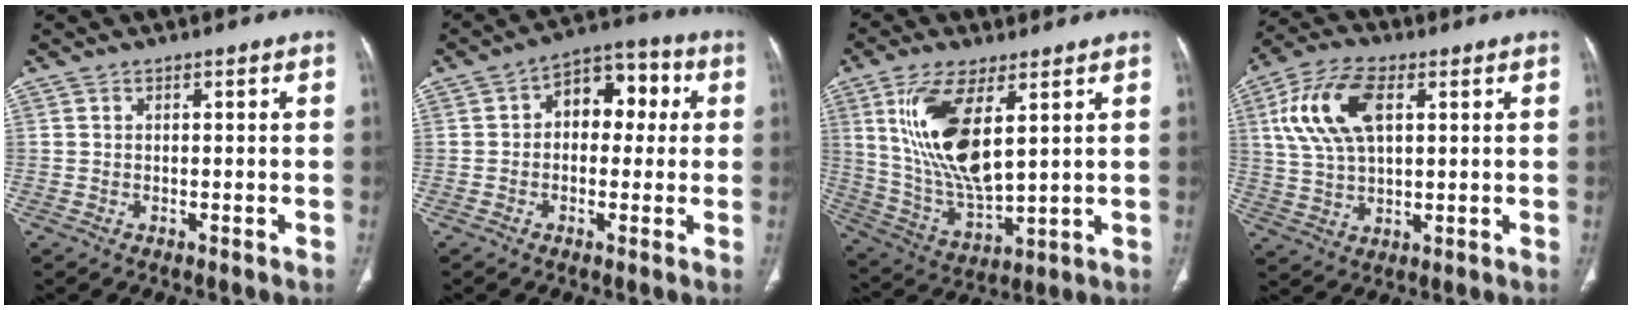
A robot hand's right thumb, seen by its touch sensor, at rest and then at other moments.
{"total": 9.9, "force": [1.4, 6.7, 7.2], "torque": [-0.056, 0.030, 0.011]}
{"total": 16.2, "force": [5.3, 6.5, 13.9], "torque": [-0.274, -0.029, 0.113]}
{"total": 13.4, "force": [4.1, 7.1, 10.6], "torque": [-0.214, 0.007, 0.081]}